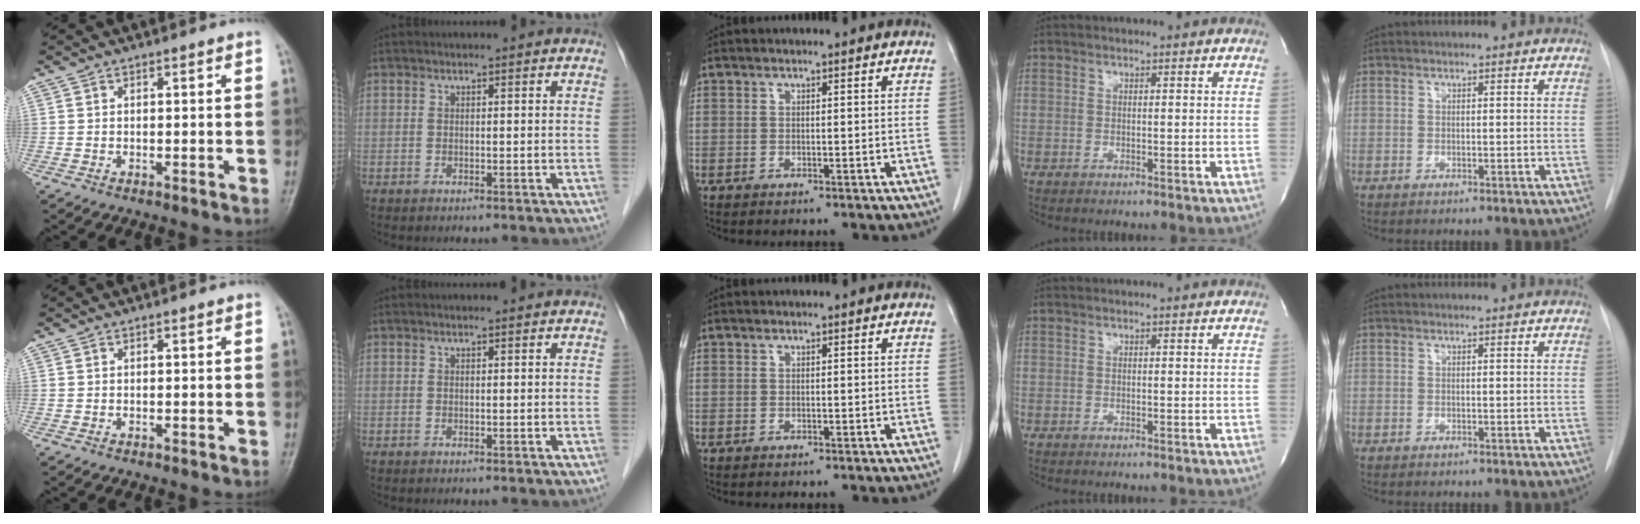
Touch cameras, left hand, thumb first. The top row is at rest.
{}